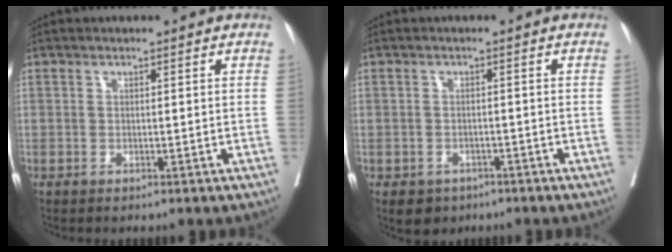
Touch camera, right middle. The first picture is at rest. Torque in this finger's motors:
{"motor_torque": [0.41, -0.36, -0.01, 0.00]}